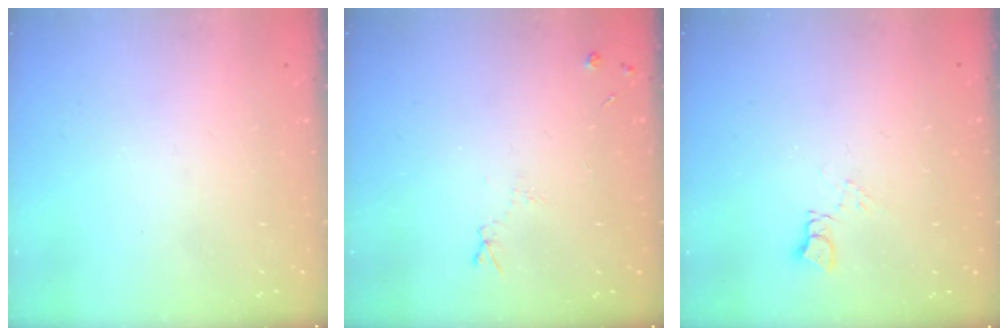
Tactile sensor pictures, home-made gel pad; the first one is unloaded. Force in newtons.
{"total": 5.2, "press": 5.1, "slide": 0.8}
{"total": 4.3, "press": 4.3, "slide": 0.8}